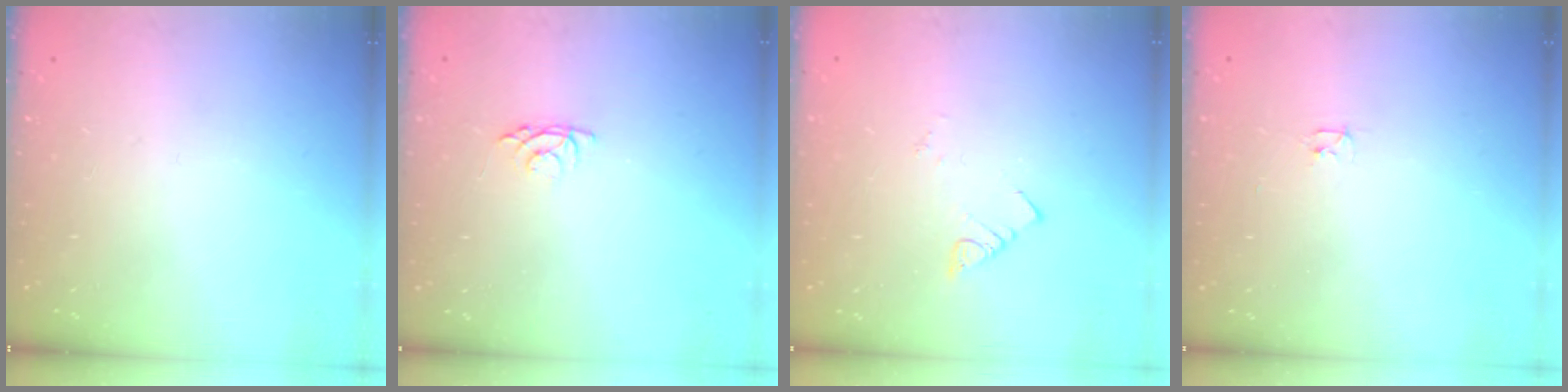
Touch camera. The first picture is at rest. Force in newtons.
{"total": 3.4, "press": 3.3, "slide": 0.5}
{"total": 1.9, "press": 1.9, "slide": 0.1}
{"total": 2.4, "press": 2.3, "slide": 0.4}